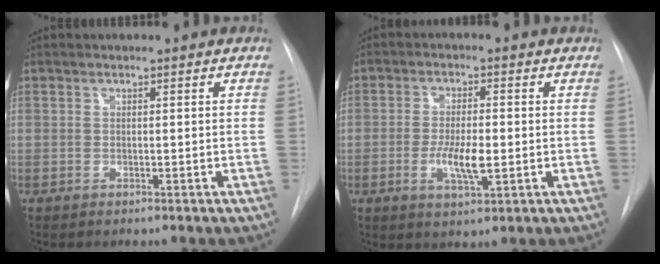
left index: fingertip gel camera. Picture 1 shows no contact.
{"total": 5.7, "force": [-1.0, 1.5, 5.4], "torque": [-0.103, -0.007, -0.017]}